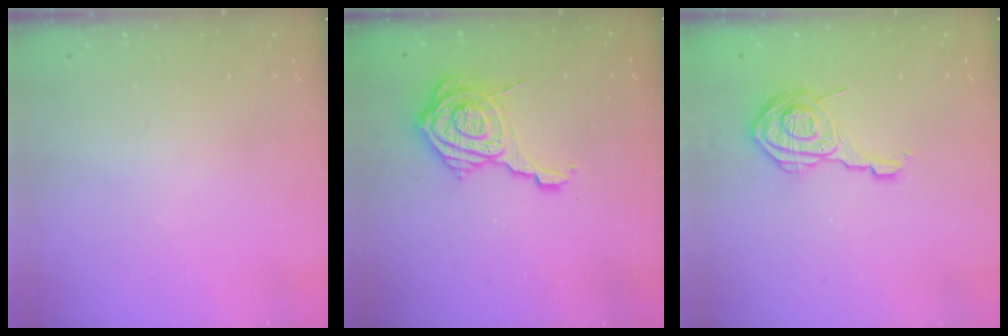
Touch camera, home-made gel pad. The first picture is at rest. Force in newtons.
{"total": 14.4, "press": 14.4, "slide": 0.9}
{"total": 14.0, "press": 14.0, "slide": 0.6}